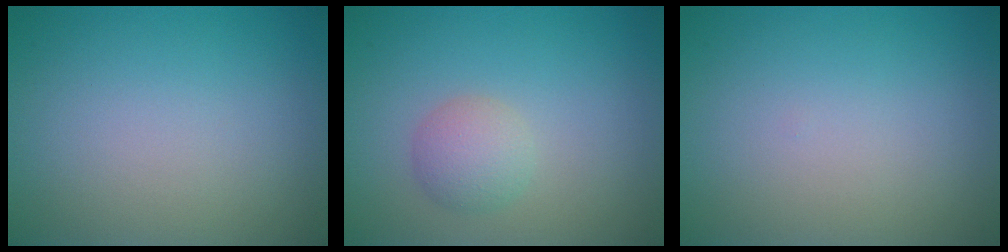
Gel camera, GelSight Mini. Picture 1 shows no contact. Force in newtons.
{"total": 2.3, "press": 2.3, "slide": 0.0}
{"total": 0.0}